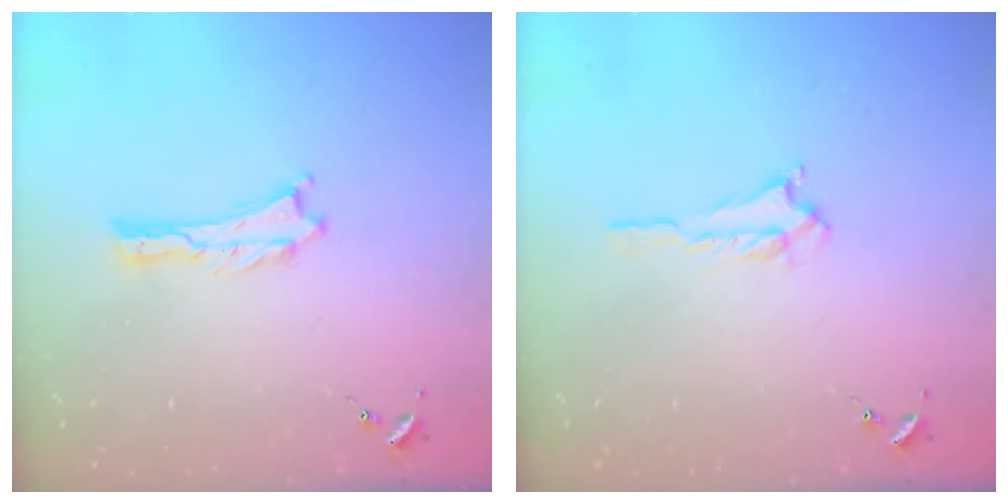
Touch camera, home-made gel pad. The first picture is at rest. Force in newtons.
{"total": 0.7, "press": 0.7, "slide": 0.2}